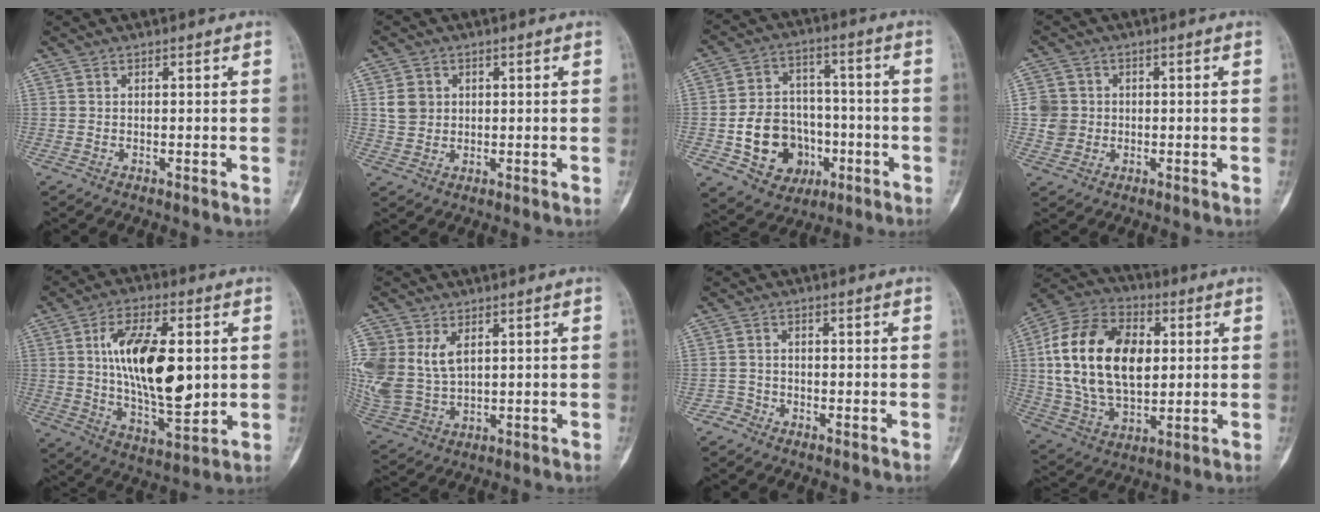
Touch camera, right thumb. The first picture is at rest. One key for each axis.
{"total": 4.3, "fx": 1.0, "fy": 3.8, "fz": 1.8, "tx": -0.018, "ty": 0.002, "tz": 0.023}
{"total": 14.9, "fx": -4.2, "fy": 12.1, "fz": 7.7, "tx": -0.083, "ty": 0.039, "tz": -0.058}
{"total": 4.9, "fx": 0.2, "fy": 4.8, "fz": 1.3, "tx": -0.002, "ty": 0.005, "tz": 0.003}
{"total": 21.1, "fx": 2.3, "fy": 10.1, "fz": 18.4, "tx": -0.290, "ty": -0.012, "tz": 0.043}
{"total": 12.9, "fx": 3.6, "fy": 8.9, "fz": 8.6, "tx": -0.201, "ty": -0.004, "tz": 0.086}
{"total": 2.0, "fx": -1.4, "fy": 1.4, "fz": -0.4, "tx": 0.017, "ty": 0.008, "tz": -0.034}
{"total": 23.3, "fx": 3.2, "fy": 14.6, "fz": 17.8, "tx": -0.318, "ty": 0.004, "tz": 0.058}